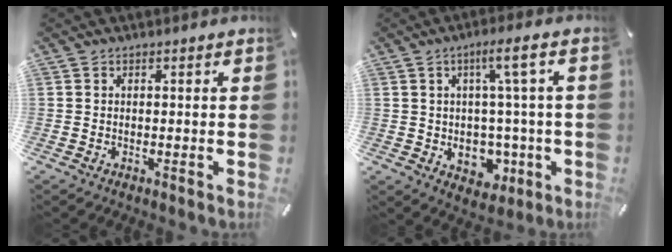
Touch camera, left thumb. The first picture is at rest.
{"total": 10.4, "force": [0.9, 5.9, 8.4], "torque": [-0.111, -0.003, 0.016]}